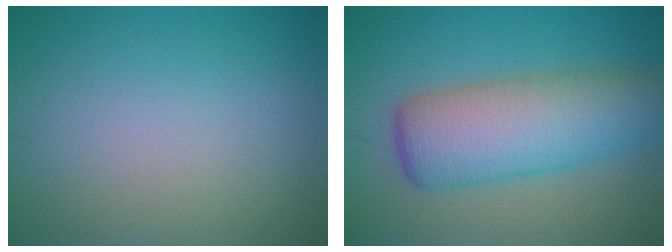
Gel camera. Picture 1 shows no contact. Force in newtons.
{"total": 8.3, "press": 8.3, "slide": 0.2}